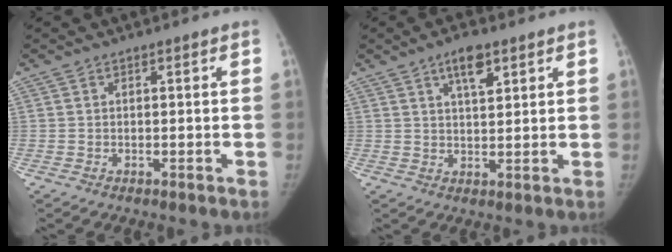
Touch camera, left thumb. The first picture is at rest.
{"total": 5.5, "force": [3.1, 2.1, 4.0], "torque": [-0.056, -0.014, 0.051]}